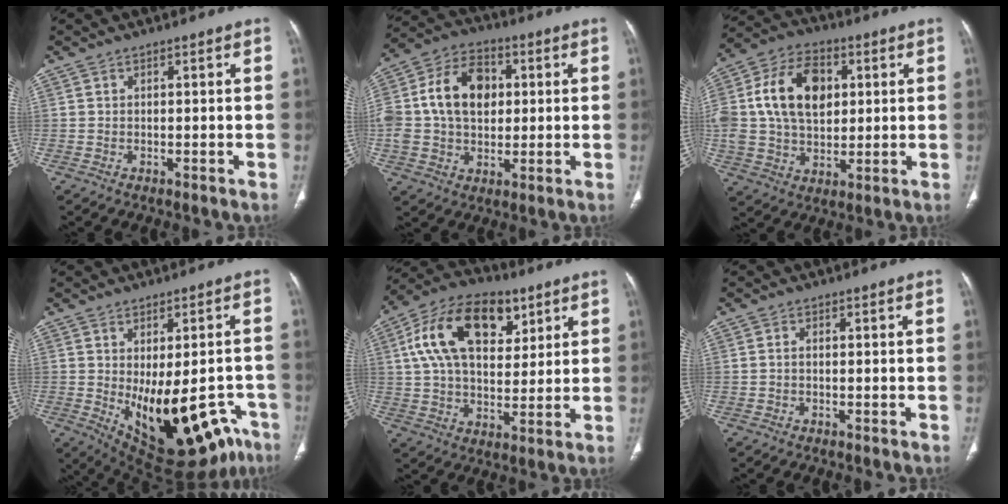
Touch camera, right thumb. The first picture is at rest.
{"total": 16.4, "force": [2.0, 11.7, 11.2], "torque": [-0.198, 0.021, 0.033]}
{"total": 17.0, "force": [3.3, 11.6, 12.0], "torque": [-0.204, 0.011, 0.060]}
{"total": 20.3, "force": [-8.0, 9.9, 15.7], "torque": [-0.162, 0.007, -0.090]}
{"total": 19.7, "force": [7.4, 11.6, 14.1], "torque": [-0.226, -0.002, 0.123]}
{"total": 0.7, "force": [-0.1, 0.4, 0.5], "torque": [-0.010, 0.001, -0.005]}